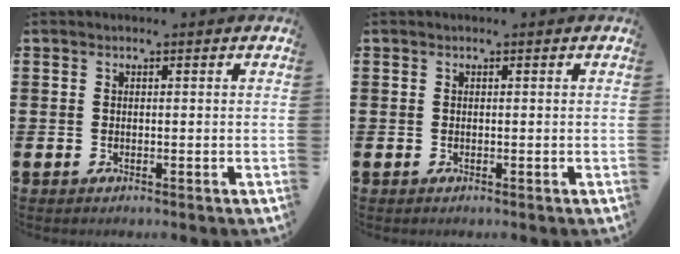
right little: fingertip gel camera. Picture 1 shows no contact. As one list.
[{"total": 0.0}]